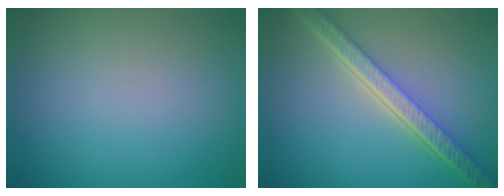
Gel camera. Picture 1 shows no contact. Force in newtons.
{"total": 5.6, "press": 4.2, "slide": 3.7}